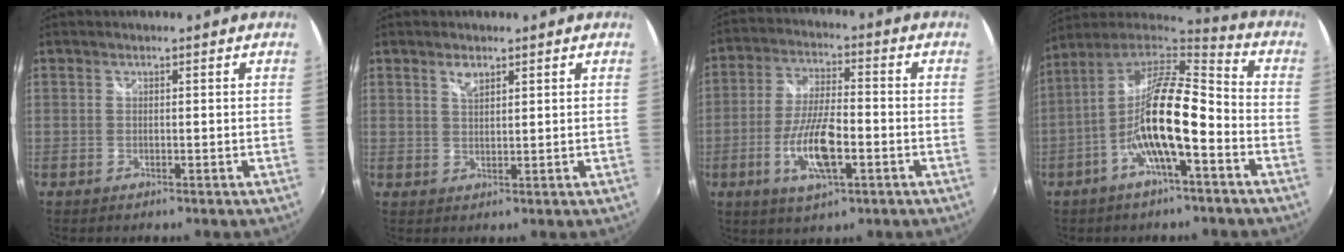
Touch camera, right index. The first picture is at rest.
{"total": 2.3, "force": [1.5, 1.0, 1.3], "torque": [-0.020, 0.001, 0.028]}
{"total": 11.2, "force": [-3.9, 3.3, 10.0], "torque": [-0.201, -0.007, -0.073]}
{"total": 16.0, "force": [-5.3, 3.7, 14.6], "torque": [-0.274, -0.001, -0.109]}